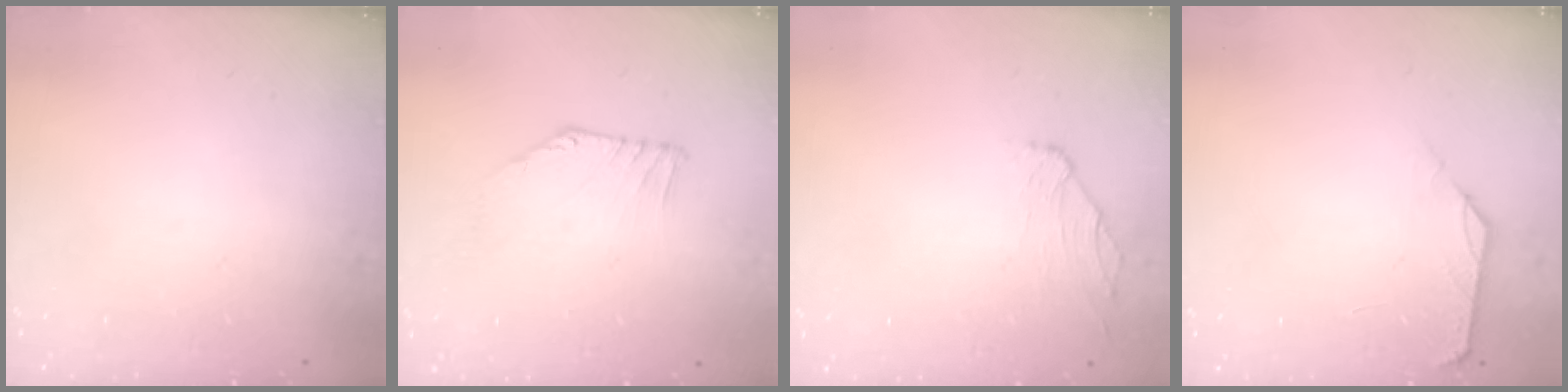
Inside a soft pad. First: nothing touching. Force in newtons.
{"total": 2.5, "press": 2.5, "slide": 0.1}
{"total": 0.9, "press": 0.8, "slide": 0.5}
{"total": 1.5, "press": 1.4, "slide": 0.6}